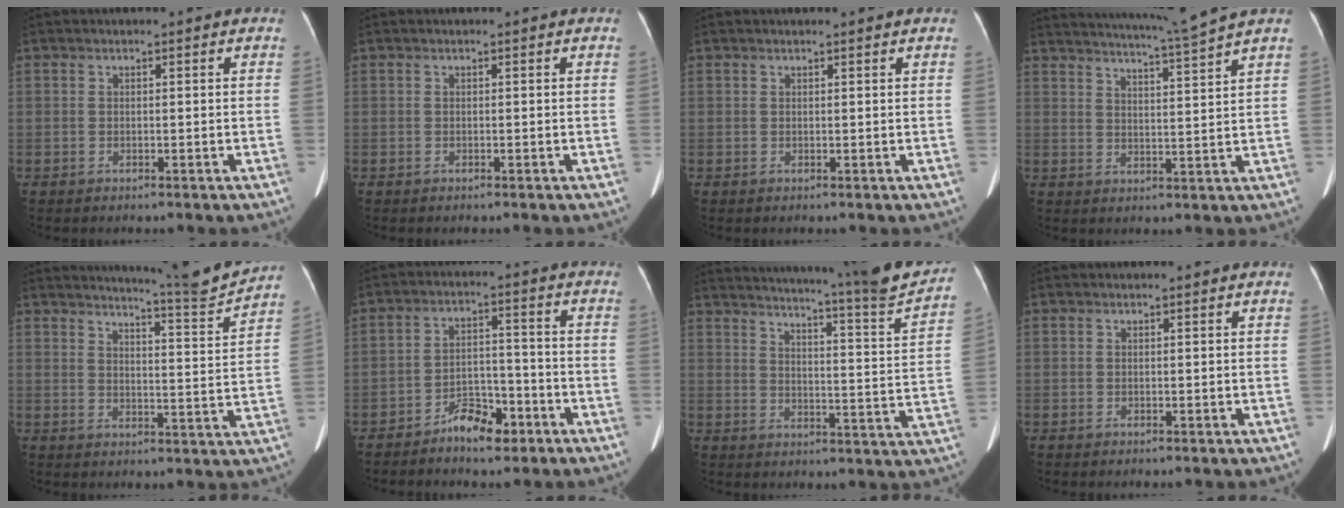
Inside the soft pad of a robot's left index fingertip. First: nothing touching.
{"total": 0.0}
{"total": 1.2, "force": [1.1, -0.1, 0.4], "torque": [-0.008, 0.007, 0.013]}
{"total": 9.9, "force": [8.9, -2.7, 3.4], "torque": [-0.062, -0.031, 0.135]}
{"total": 10.4, "force": [9.9, -2.1, 2.0], "torque": [-0.044, -0.047, 0.138]}
{"total": 6.2, "force": [-4.6, 2.6, 3.2], "torque": [-0.058, 0.010, -0.078]}
{"total": 24.7, "force": [22.2, -0.5, 10.8], "torque": [-0.166, -0.078, 0.274]}
{"total": 0.0}